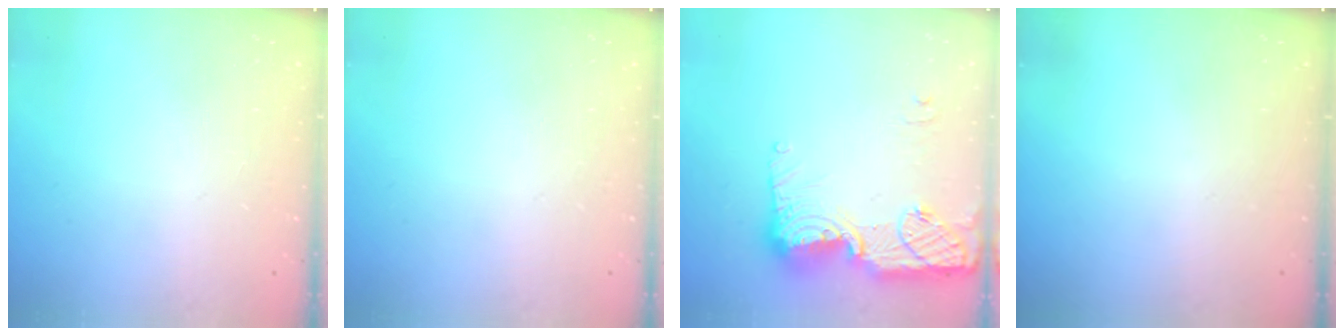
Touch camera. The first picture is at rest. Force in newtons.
{"total": 0.0}
{"total": 16.5, "press": 16.5, "slide": 1.1}
{"total": 0.0}